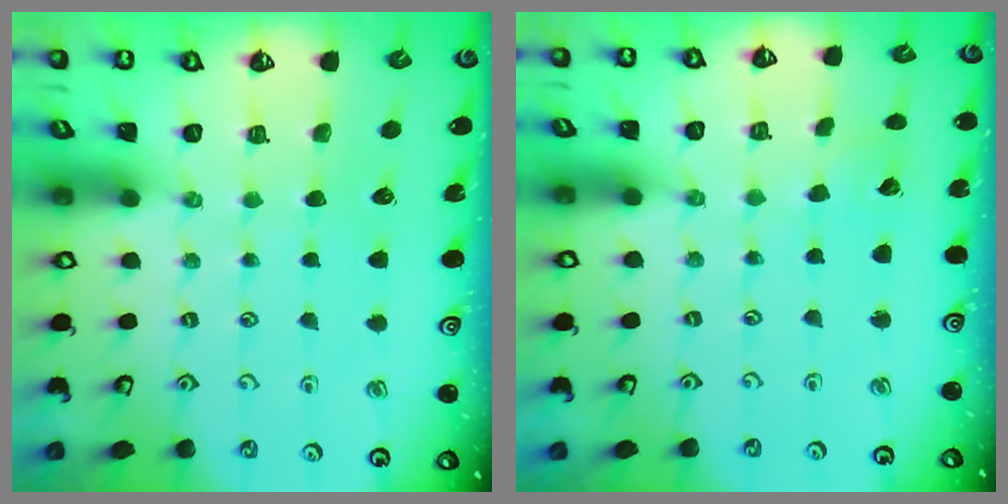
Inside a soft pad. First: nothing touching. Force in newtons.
{"total": 2.7, "press": 2.7, "slide": 0.3}